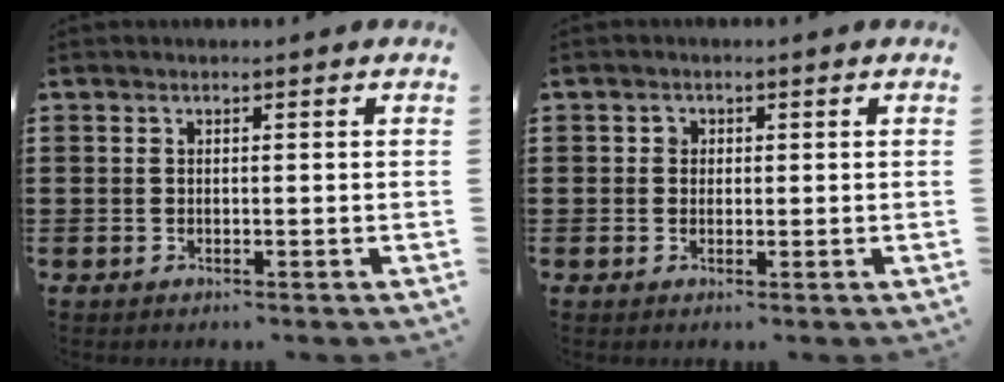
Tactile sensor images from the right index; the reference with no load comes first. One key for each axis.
{"total": 1.2, "fx": 0.2, "fy": 1.1, "fz": 0.4, "tx": -0.011, "ty": 0.006, "tz": 0.003}